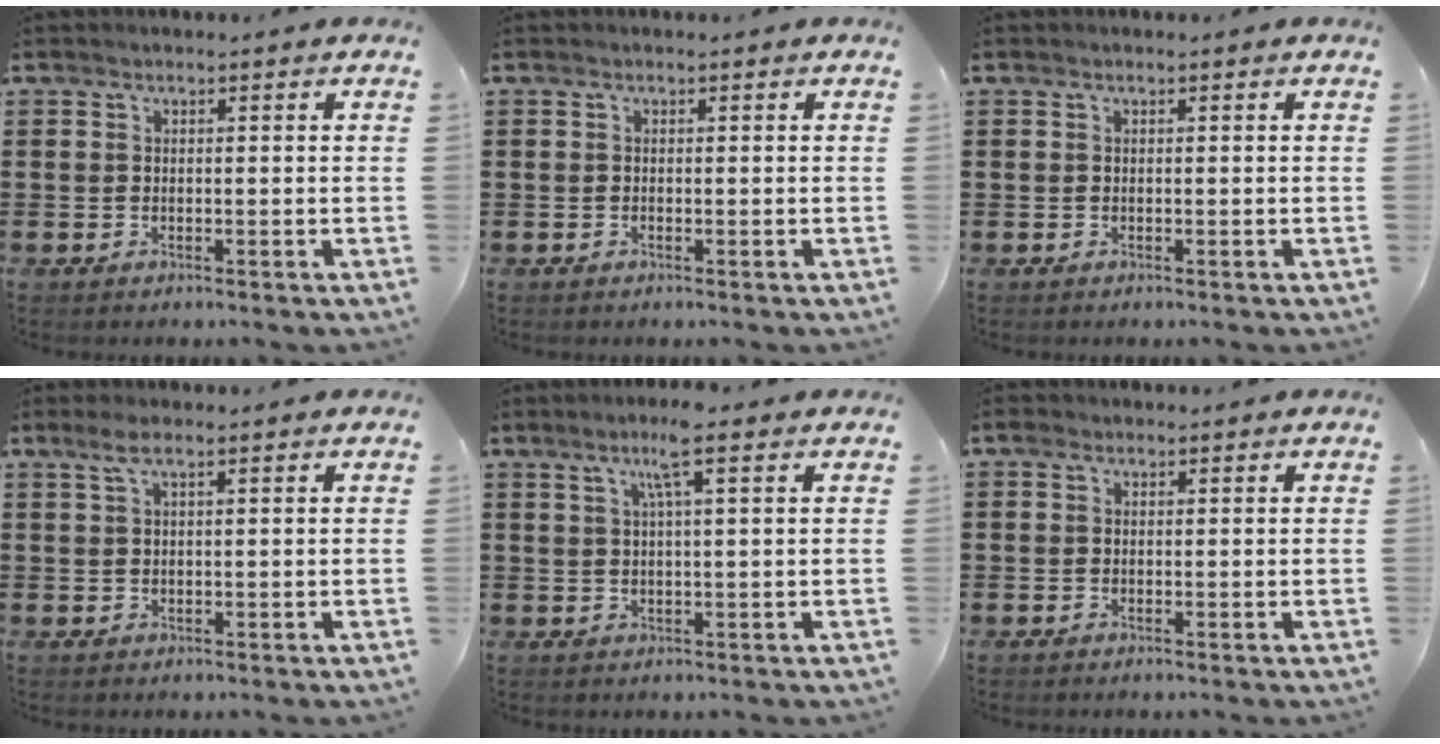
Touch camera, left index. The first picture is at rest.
{"total": 0.0}
{"total": 0.0}
{"total": 2.2, "force": [1.0, 0.4, 1.9], "torque": [-0.039, 0.002, 0.018]}
{"total": 4.6, "force": [2.4, 0.0, 3.9], "torque": [-0.083, 0.002, 0.039]}
{"total": 1.0, "force": [0.1, 0.8, 0.6], "torque": [-0.013, 0.007, 0.000]}